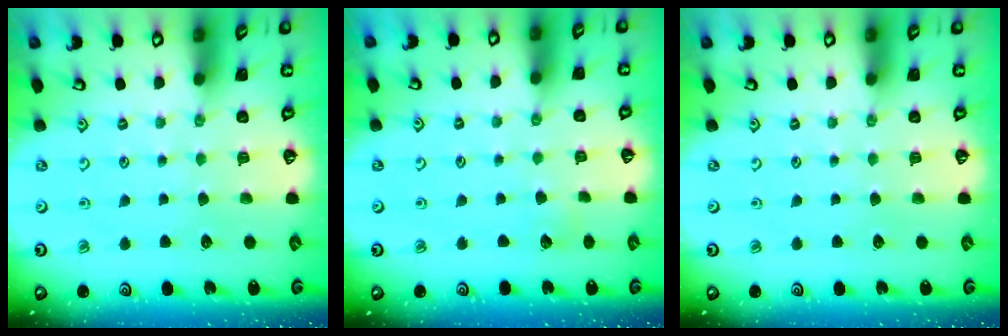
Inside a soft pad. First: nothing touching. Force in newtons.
{"total": 2.7, "press": 2.7, "slide": 0.3}
{"total": 0.0}